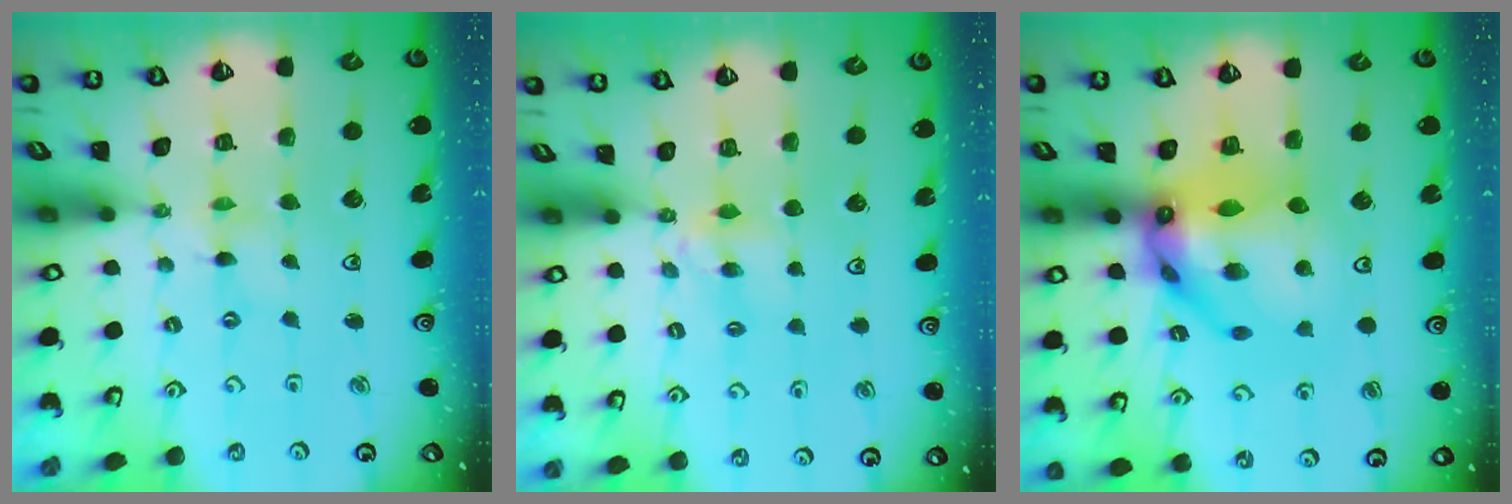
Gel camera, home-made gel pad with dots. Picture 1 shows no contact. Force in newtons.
{"total": 4.8, "press": 4.8, "slide": 0.6}
{"total": 17.4, "press": 17.3, "slide": 1.5}